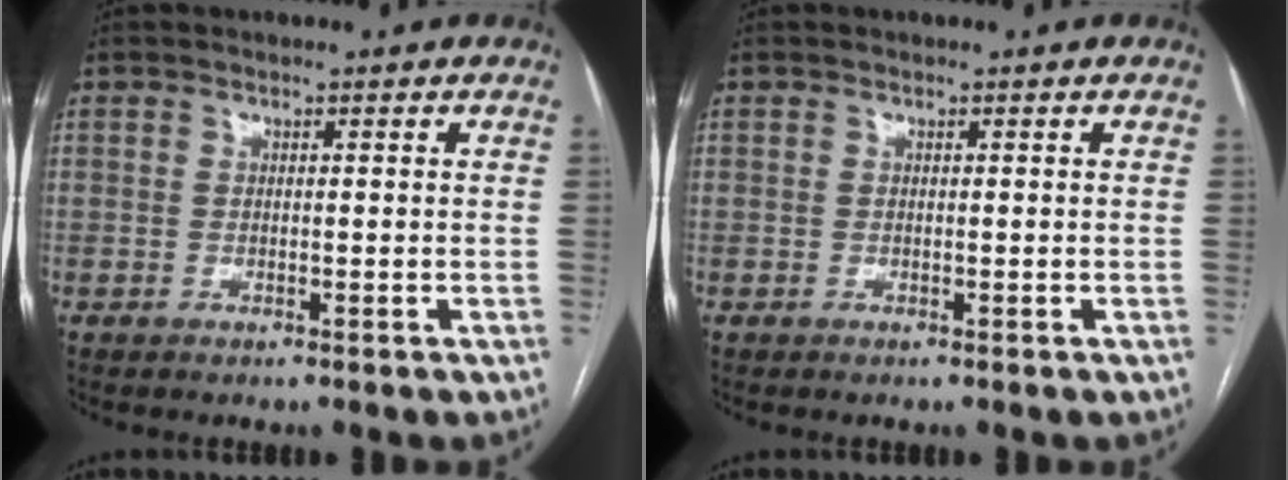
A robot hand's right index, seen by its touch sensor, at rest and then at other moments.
{"total": 0.0}